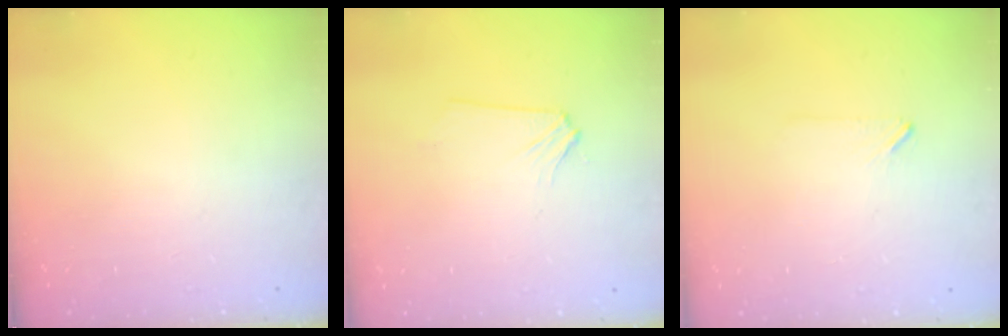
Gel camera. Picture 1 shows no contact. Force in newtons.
{"total": 2.2, "press": 2.2, "slide": 0.3}
{"total": 0.7, "press": 0.6, "slide": 0.3}